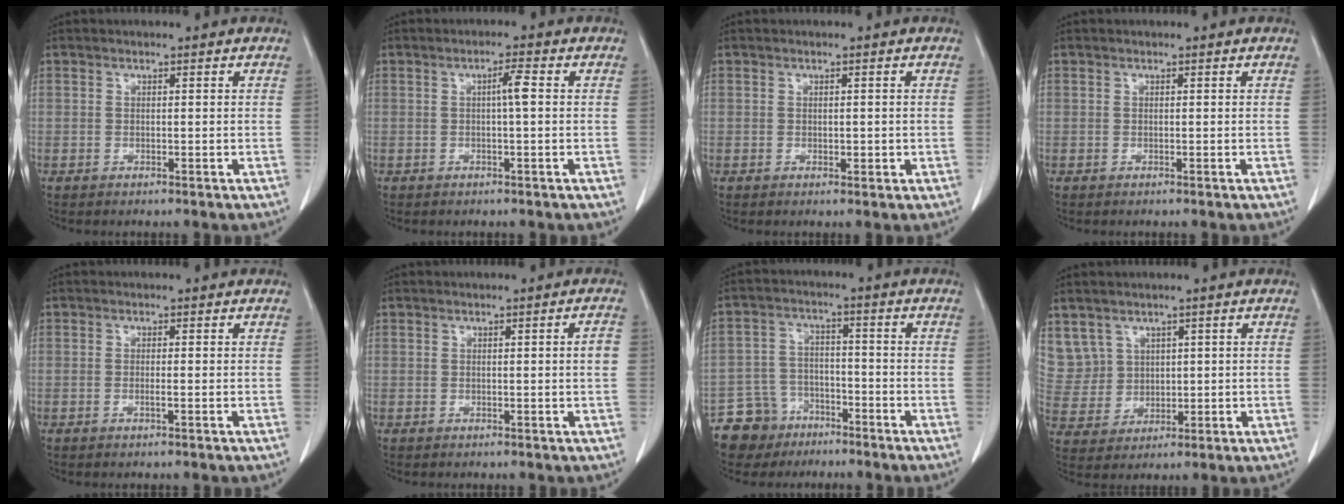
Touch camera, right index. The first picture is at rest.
{"total": 2.3, "force": [0.1, -0.1, 2.3], "torque": [-0.040, 0.004, 0.003]}
{"total": 1.1, "force": [-0.1, 0.8, 0.8], "torque": [-0.007, 0.000, 0.004]}
{"total": 0.0}
{"total": 0.7, "force": [-0.2, -0.1, 0.7], "torque": [-0.015, 0.000, -0.001]}
{"total": 2.1, "force": [0.1, -0.1, 2.1], "torque": [-0.027, 0.002, 0.001]}
{"total": 7.7, "force": [-5.4, 5.5, 0.4], "torque": [-0.012, 0.011, -0.098]}
{"total": 8.8, "force": [4.2, 7.7, 0.7], "torque": [-0.033, 0.034, 0.111]}